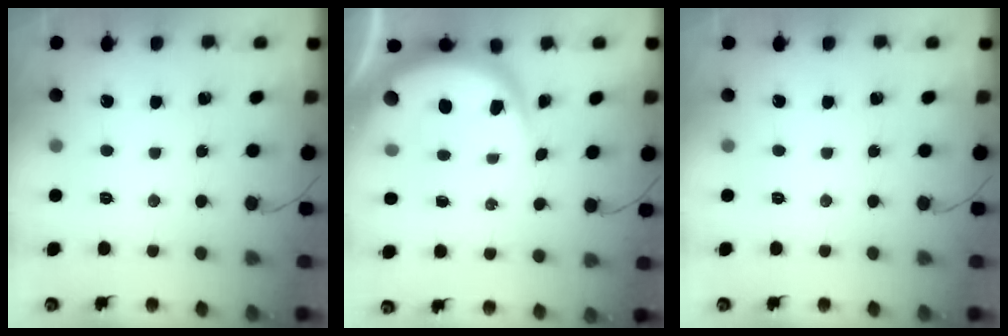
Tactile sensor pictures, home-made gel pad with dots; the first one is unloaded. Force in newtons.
{"total": 8.2, "press": 8.1, "slide": 1.0}
{"total": 0.0}